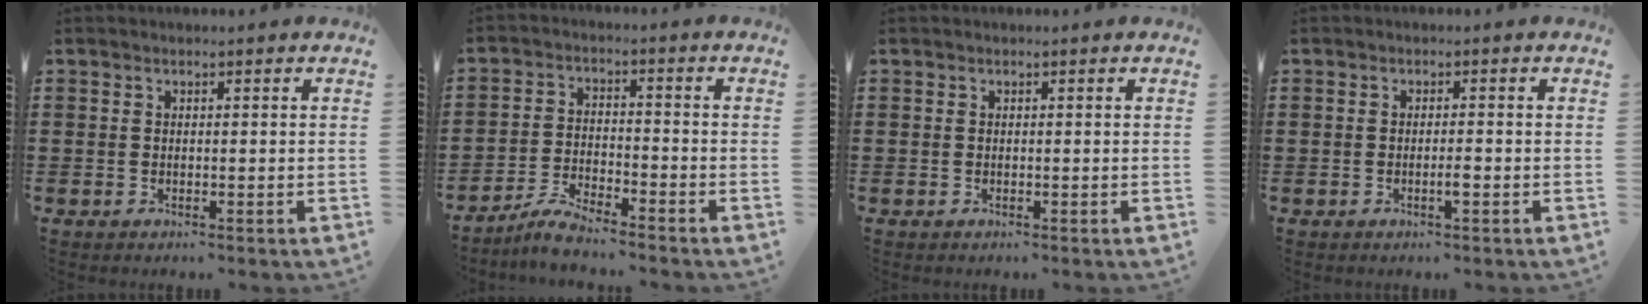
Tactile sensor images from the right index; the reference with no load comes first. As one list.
[{"total": 4.5, "force": [-4.3, 0.2, 1.3], "torque": [-0.038, 0.001, -0.089]}, {"total": 0.0}, {"total": 1.7, "force": [-0.7, 0.1, 1.5], "torque": [-0.027, -0.001, -0.012]}]